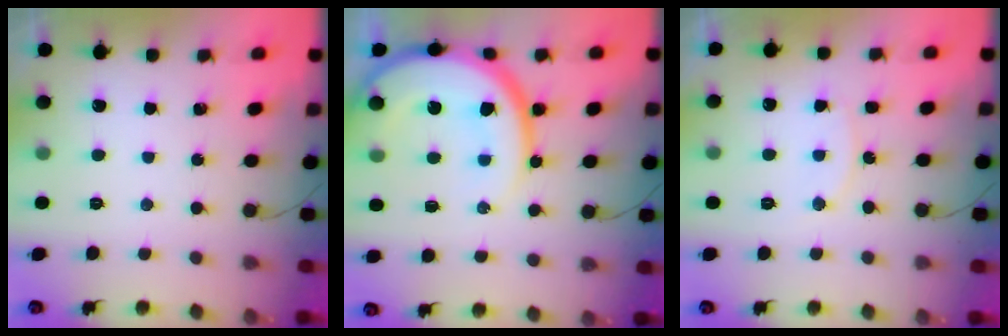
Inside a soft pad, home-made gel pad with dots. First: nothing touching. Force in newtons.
{"total": 19.1, "press": 19.0, "slide": 1.9}
{"total": 8.4, "press": 8.4, "slide": 0.4}